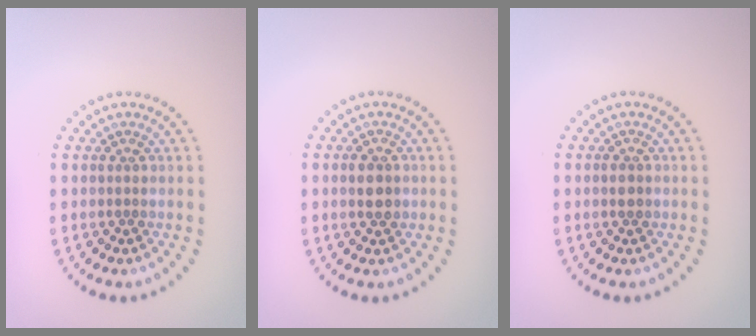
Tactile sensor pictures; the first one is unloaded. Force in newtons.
{"total": 2.4, "press": 2.4, "slide": 0.0}
{"total": 1.0, "press": 1.0, "slide": 0.0}